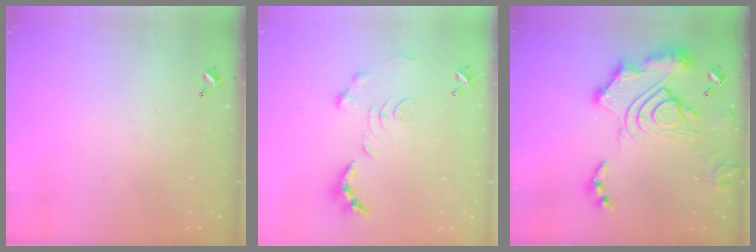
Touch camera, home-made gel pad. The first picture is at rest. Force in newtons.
{"total": 1.2, "press": 0.4, "slide": 1.1}
{"total": 20.2, "press": 20.0, "slide": 2.4}